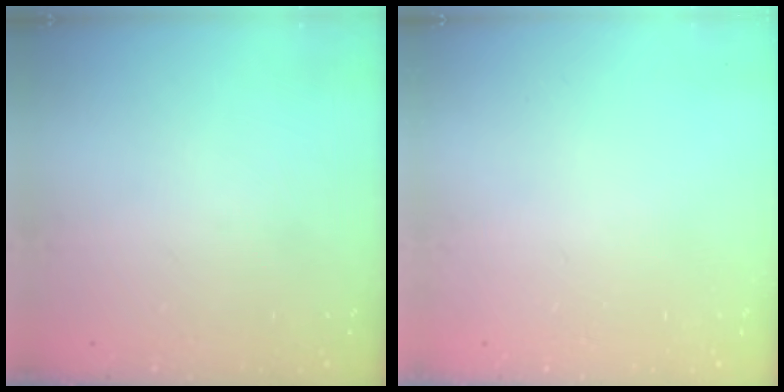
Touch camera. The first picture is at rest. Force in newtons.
{"total": 0.0}